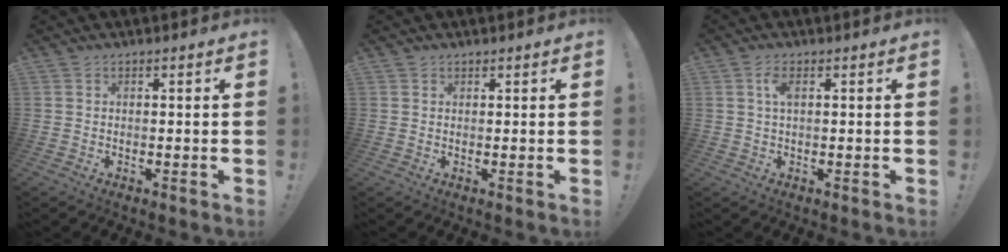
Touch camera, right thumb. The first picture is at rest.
{"total": 0.7, "force": [0.6, 0.4, 0.1], "torque": [0.002, -0.002, 0.012]}
{"total": 3.1, "force": [0.9, 1.1, 2.8], "torque": [-0.052, 0.004, 0.013]}